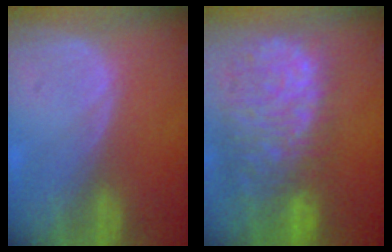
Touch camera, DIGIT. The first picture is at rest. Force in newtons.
{"total": 13.1, "press": 10.8, "slide": 7.3}